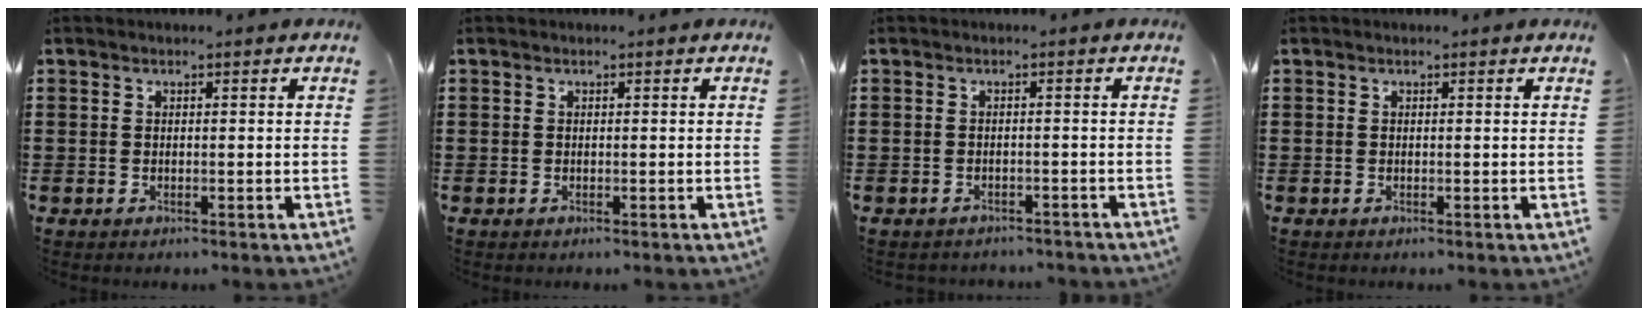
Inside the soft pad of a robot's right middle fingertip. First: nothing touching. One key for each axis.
{"total": 0.0}
{"total": 1.2, "fx": -1.1, "fy": 0.2, "fz": 0.0, "tx": -0.004, "ty": 0.002, "tz": -0.025}
{"total": 0.0}